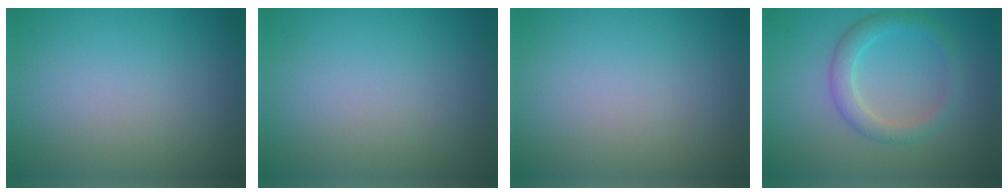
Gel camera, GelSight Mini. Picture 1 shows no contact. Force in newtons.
{"total": 0.0}
{"total": 0.0}
{"total": 2.7, "press": 2.7, "slide": 0.1}